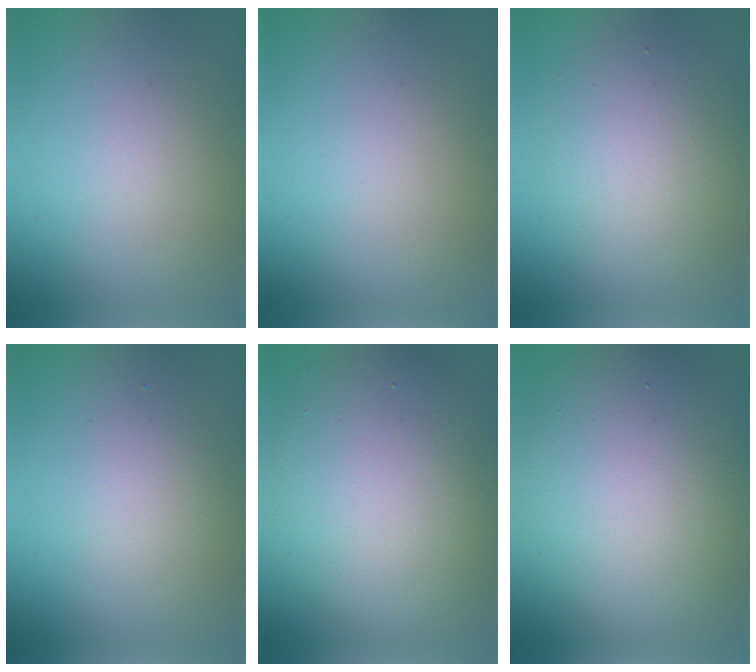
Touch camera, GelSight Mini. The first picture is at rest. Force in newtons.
{"total": 0.0}
{"total": 4.6, "press": 4.6, "slide": 0.6}
{"total": 1.4, "press": 1.4, "slide": 0.0}
{"total": 11.1, "press": 11.1, "slide": 1.2}
{"total": 12.9, "press": 12.9, "slide": 0.6}